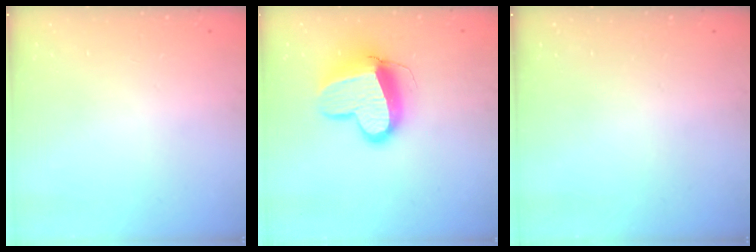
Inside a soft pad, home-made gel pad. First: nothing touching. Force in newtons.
{"total": 14.4, "press": 14.3, "slide": 1.6}
{"total": 0.0}